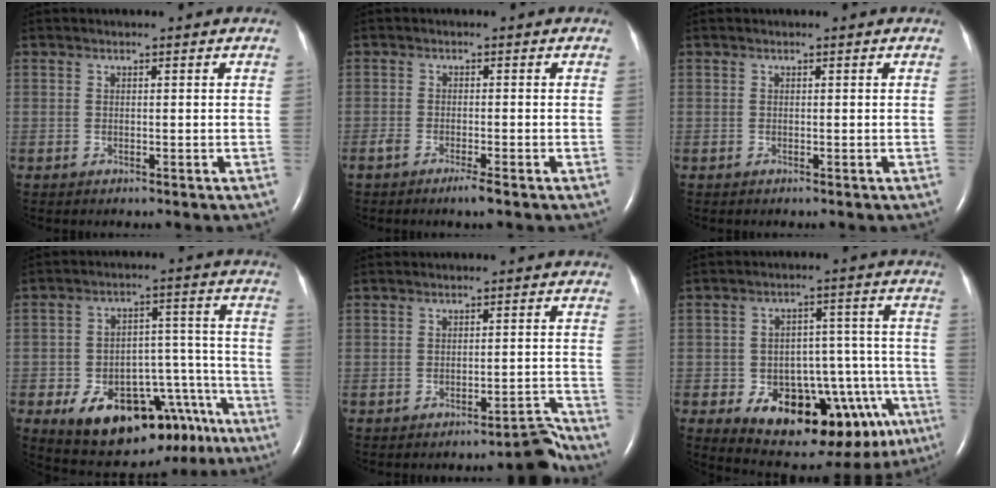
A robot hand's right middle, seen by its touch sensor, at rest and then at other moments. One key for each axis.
{"total": 2.4, "fx": -1.7, "fy": 0.1, "fz": 1.7, "tx": -0.038, "ty": -0.005, "tz": -0.033}
{"total": 0.0}
{"total": 19.4, "fx": -11.5, "fy": 9.6, "fz": 12.3, "tx": -0.129, "ty": 0.048, "tz": -0.158}
{"total": 3.6, "fx": -3.5, "fy": -0.2, "fz": 0.6, "tx": 0.011, "ty": 0.011, "tz": -0.046}
{"total": 19.6, "fx": -9.6, "fy": 9.3, "fz": 14.3, "tx": -0.144, "ty": 0.038, "tz": -0.120}